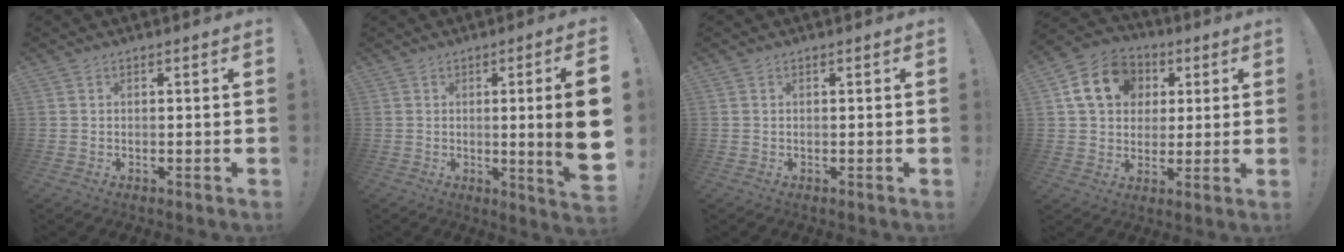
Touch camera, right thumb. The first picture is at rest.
{"total": 11.5, "force": [0.0, -0.3, 11.5], "torque": [-0.164, -0.015, -0.004]}
{"total": 0.0}
{"total": 15.5, "force": [5.1, 12.4, 7.8], "torque": [-0.106, -0.006, 0.104]}